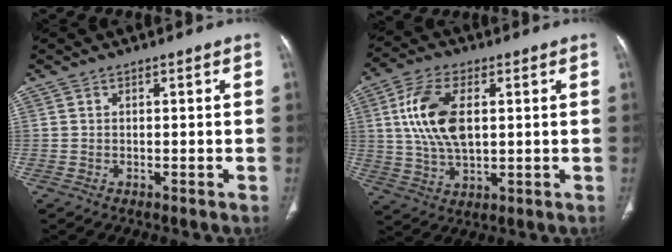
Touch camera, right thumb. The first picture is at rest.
{"total": 12.6, "force": [2.3, 6.8, 10.3], "torque": [-0.202, 0.000, 0.045]}